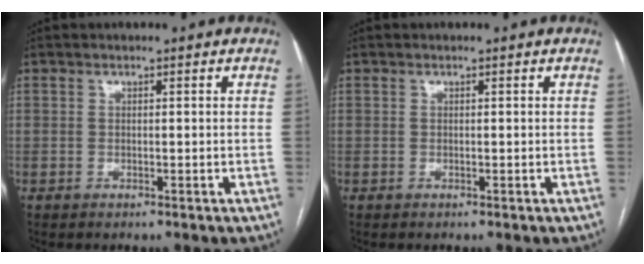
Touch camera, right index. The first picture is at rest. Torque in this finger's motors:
{"motor_torque": [-0.01, 0.01, 0.03, 0.00]}